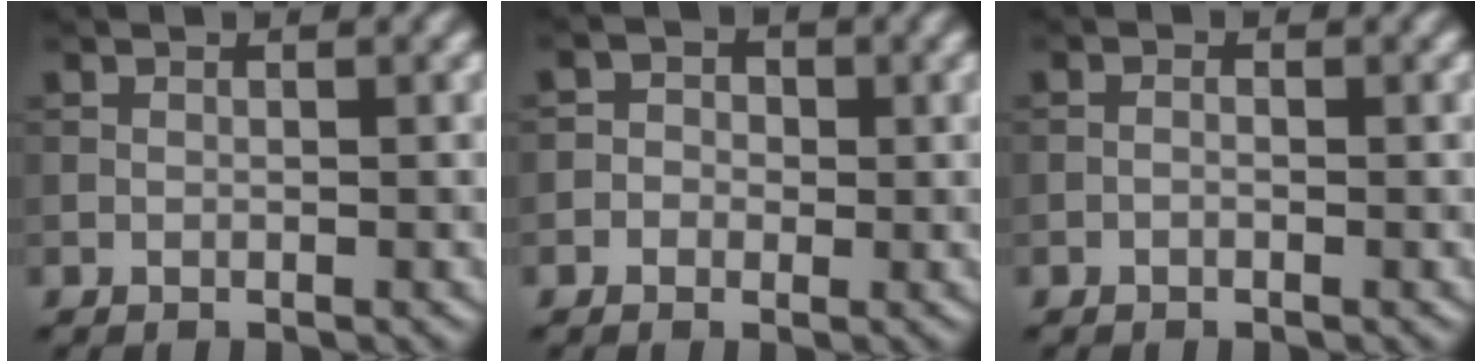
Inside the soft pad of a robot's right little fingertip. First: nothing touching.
{"total": 2.2, "force": [-0.1, 2.1, 0.8], "torque": [0.007, 0.002, -0.027]}
{"total": 0.5, "force": [-0.3, 0.3, 0.4], "torque": [-0.007, -0.002, -0.010]}